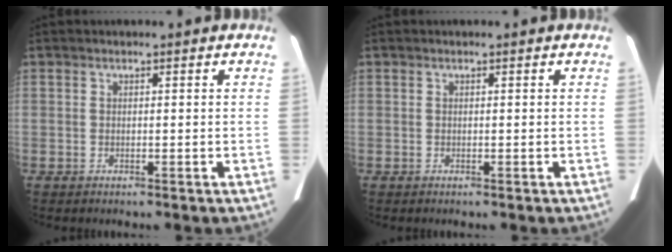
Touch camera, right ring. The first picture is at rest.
{"total": 0.0}